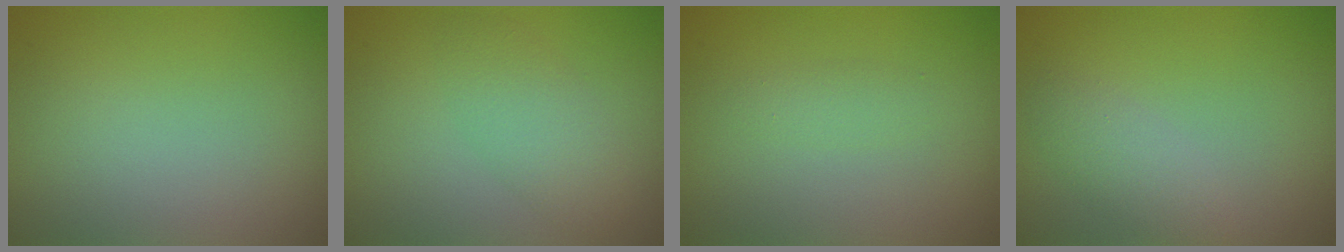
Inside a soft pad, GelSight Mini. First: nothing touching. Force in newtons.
{"total": 2.9, "press": 2.9, "slide": 0.1}
{"total": 0.9, "press": 0.9, "slide": 0.0}
{"total": 2.0, "press": 2.0, "slide": 0.1}